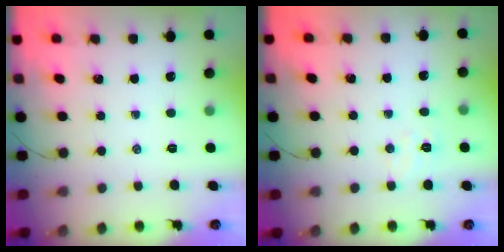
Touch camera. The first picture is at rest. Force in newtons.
{"total": 5.0, "press": 4.8, "slide": 1.2}